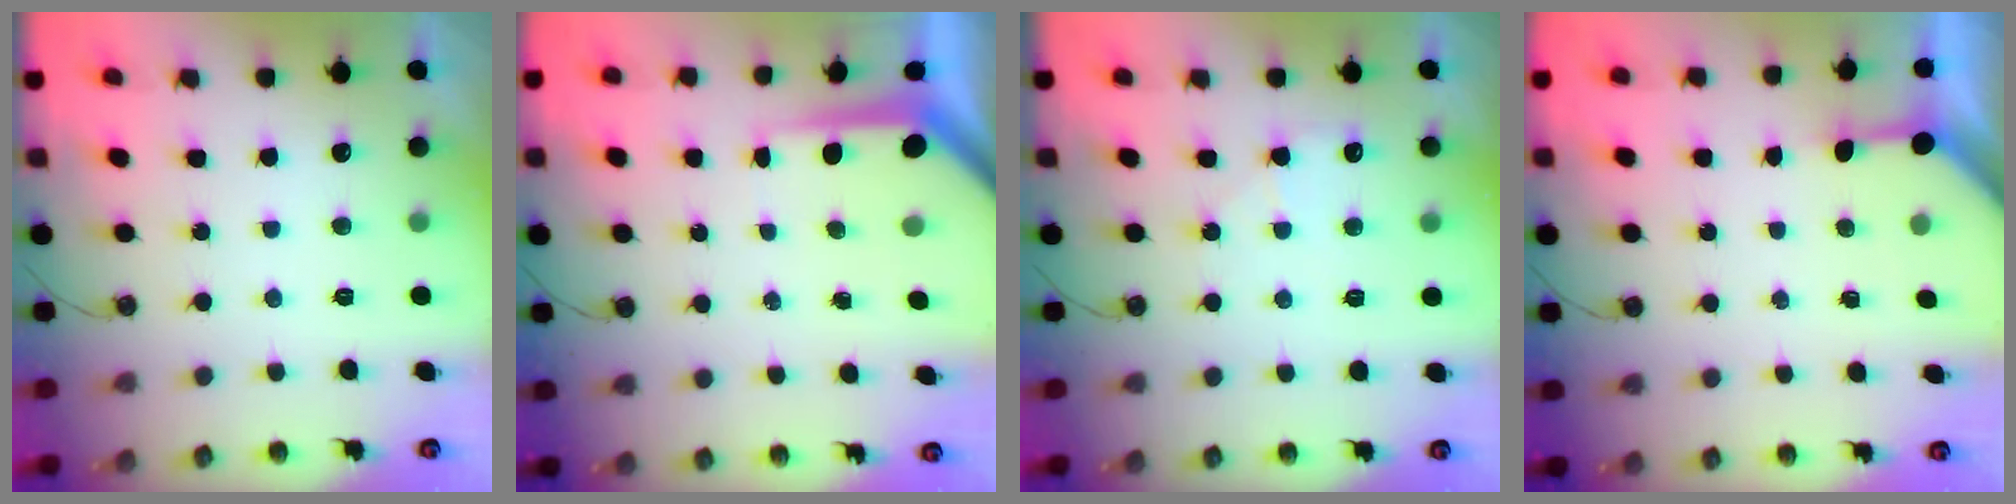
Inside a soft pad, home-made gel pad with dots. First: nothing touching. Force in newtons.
{"total": 5.8, "press": 5.8, "slide": 0.5}
{"total": 6.1, "press": 6.1, "slide": 0.7}
{"total": 3.3, "press": 3.3, "slide": 0.3}